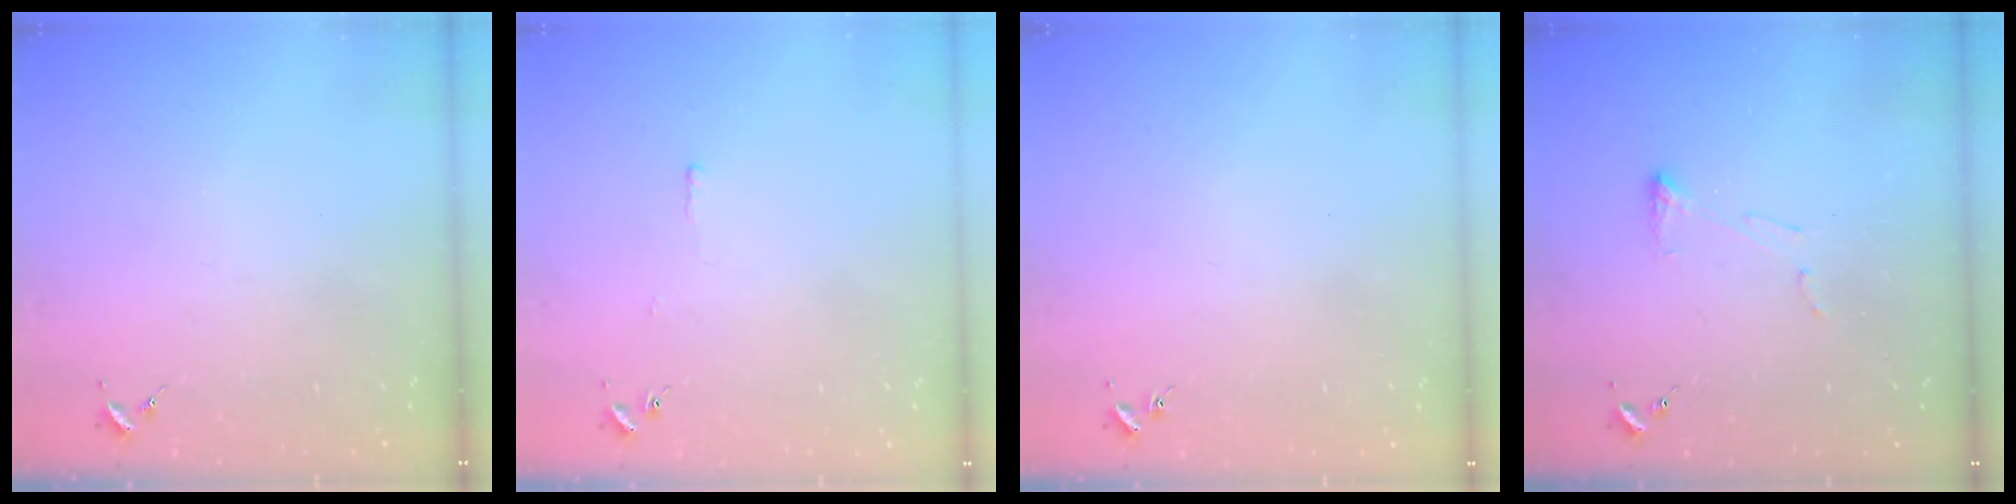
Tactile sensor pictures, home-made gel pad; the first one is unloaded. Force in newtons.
{"total": 2.6, "press": 2.6, "slide": 0.3}
{"total": 0.9, "press": 0.8, "slide": 0.2}
{"total": 4.1, "press": 4.0, "slide": 0.7}